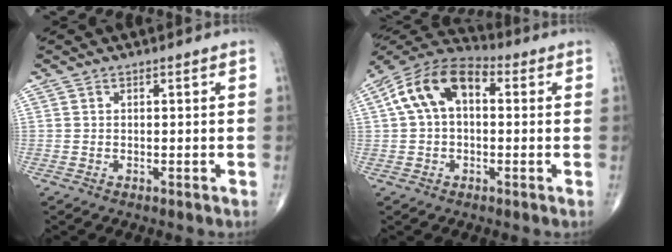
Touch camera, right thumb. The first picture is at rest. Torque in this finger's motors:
{"motor_torque": [0.27, 0.43, 0.11, 0.05, 0.18]}